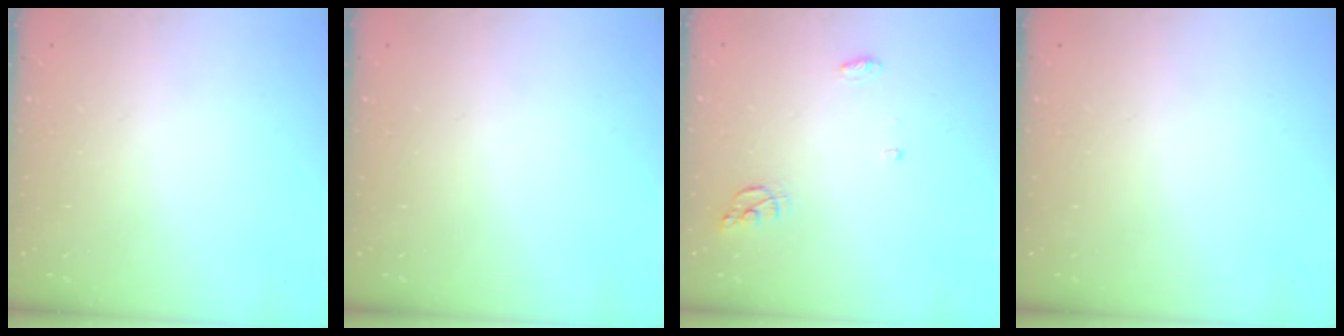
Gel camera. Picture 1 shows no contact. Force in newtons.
{"total": 0.0}
{"total": 5.2, "press": 5.2, "slide": 0.2}
{"total": 0.0}